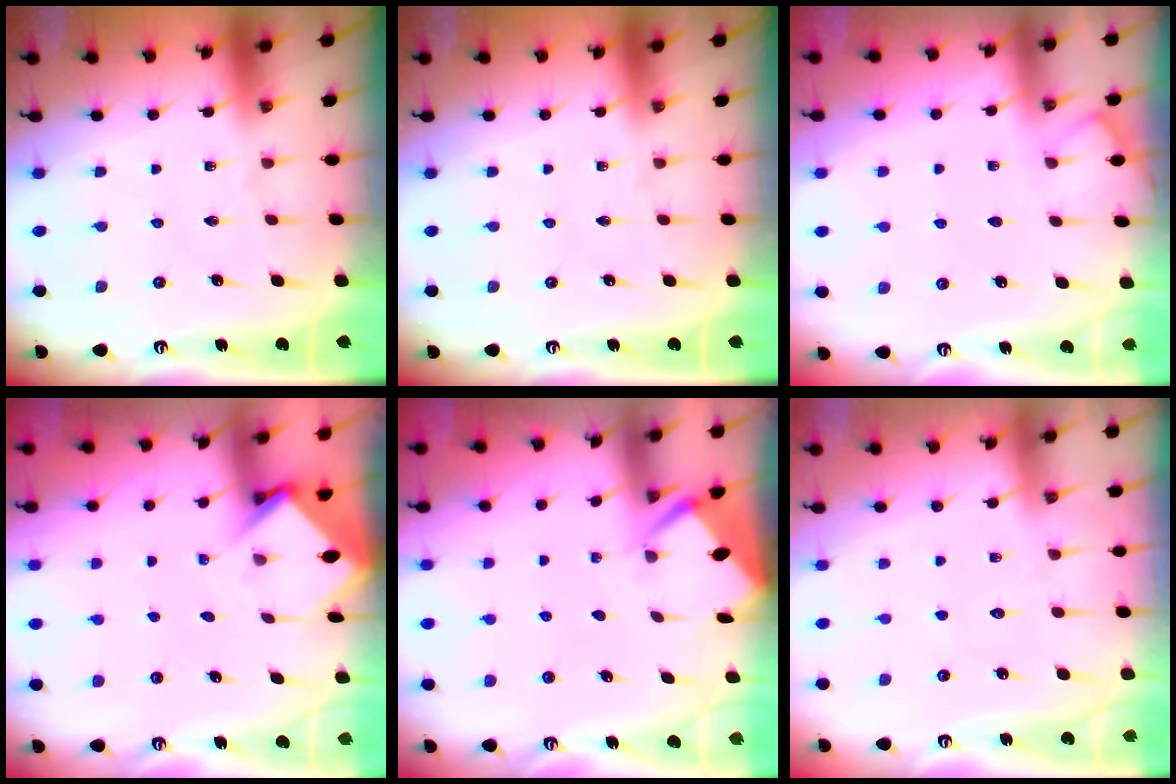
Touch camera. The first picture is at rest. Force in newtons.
{"total": 0.0}
{"total": 4.3, "press": 4.3, "slide": 0.6}
{"total": 3.8, "press": 3.8, "slide": 0.2}
{"total": 2.7, "press": 2.6, "slide": 0.4}
{"total": 5.9, "press": 5.8, "slide": 0.7}